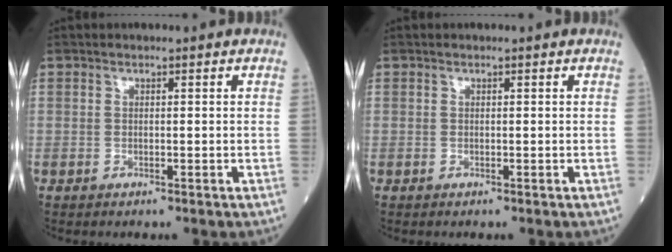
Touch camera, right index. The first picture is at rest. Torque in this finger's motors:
{"motor_torque": [0.00, 0.00, 0.00, -0.01]}